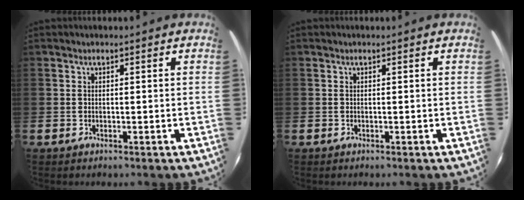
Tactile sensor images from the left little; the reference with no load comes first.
{"total": 0.0}